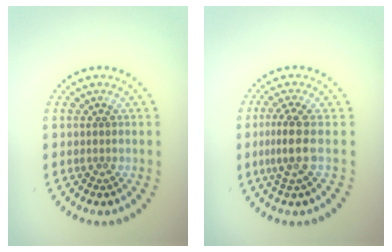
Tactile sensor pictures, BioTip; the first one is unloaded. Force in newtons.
{"total": 2.8, "press": 2.4, "slide": 1.4}